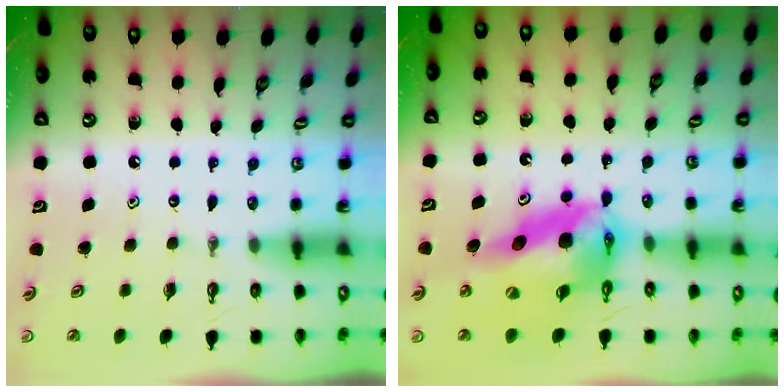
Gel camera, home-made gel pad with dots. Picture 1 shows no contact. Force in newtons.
{"total": 18.5, "press": 18.3, "slide": 2.4}